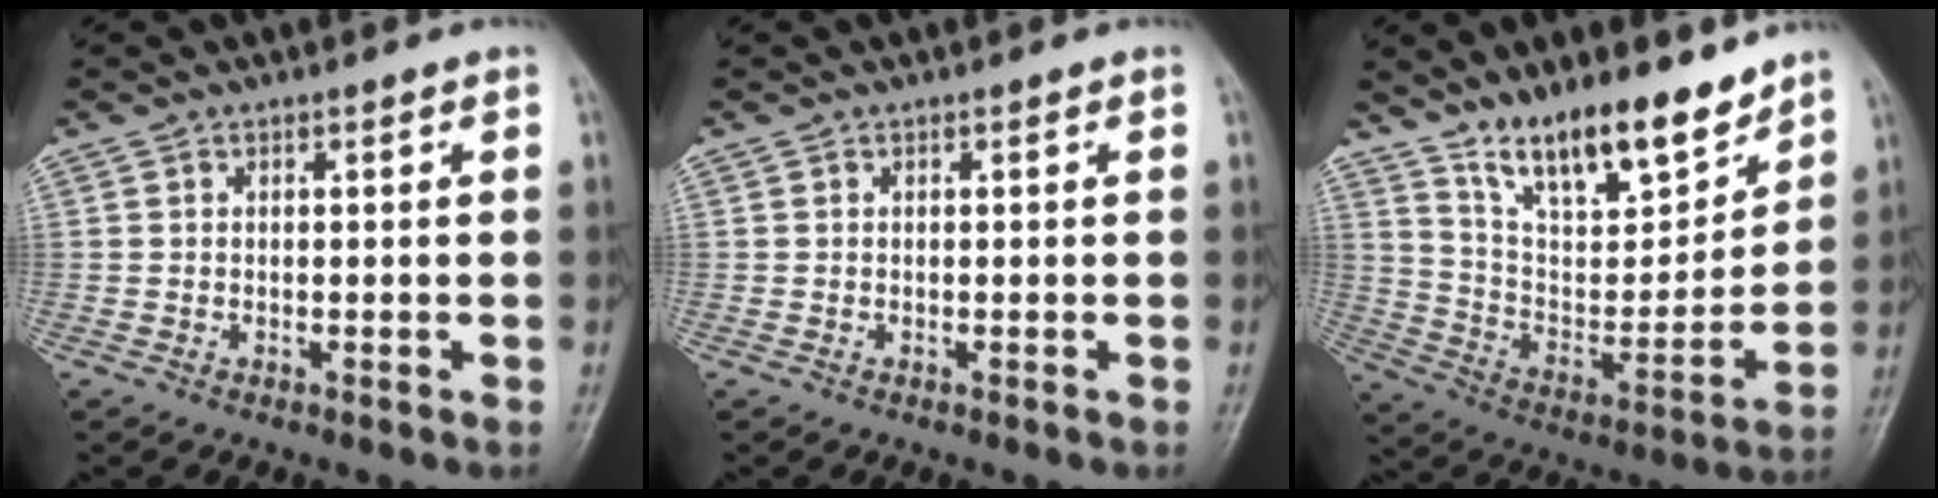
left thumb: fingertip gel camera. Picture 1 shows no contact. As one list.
[{"total": 0.0}, {"total": 17.5, "force": [13.4, 5.7, 9.7], "torque": [-0.115, -0.084, 0.239]}]